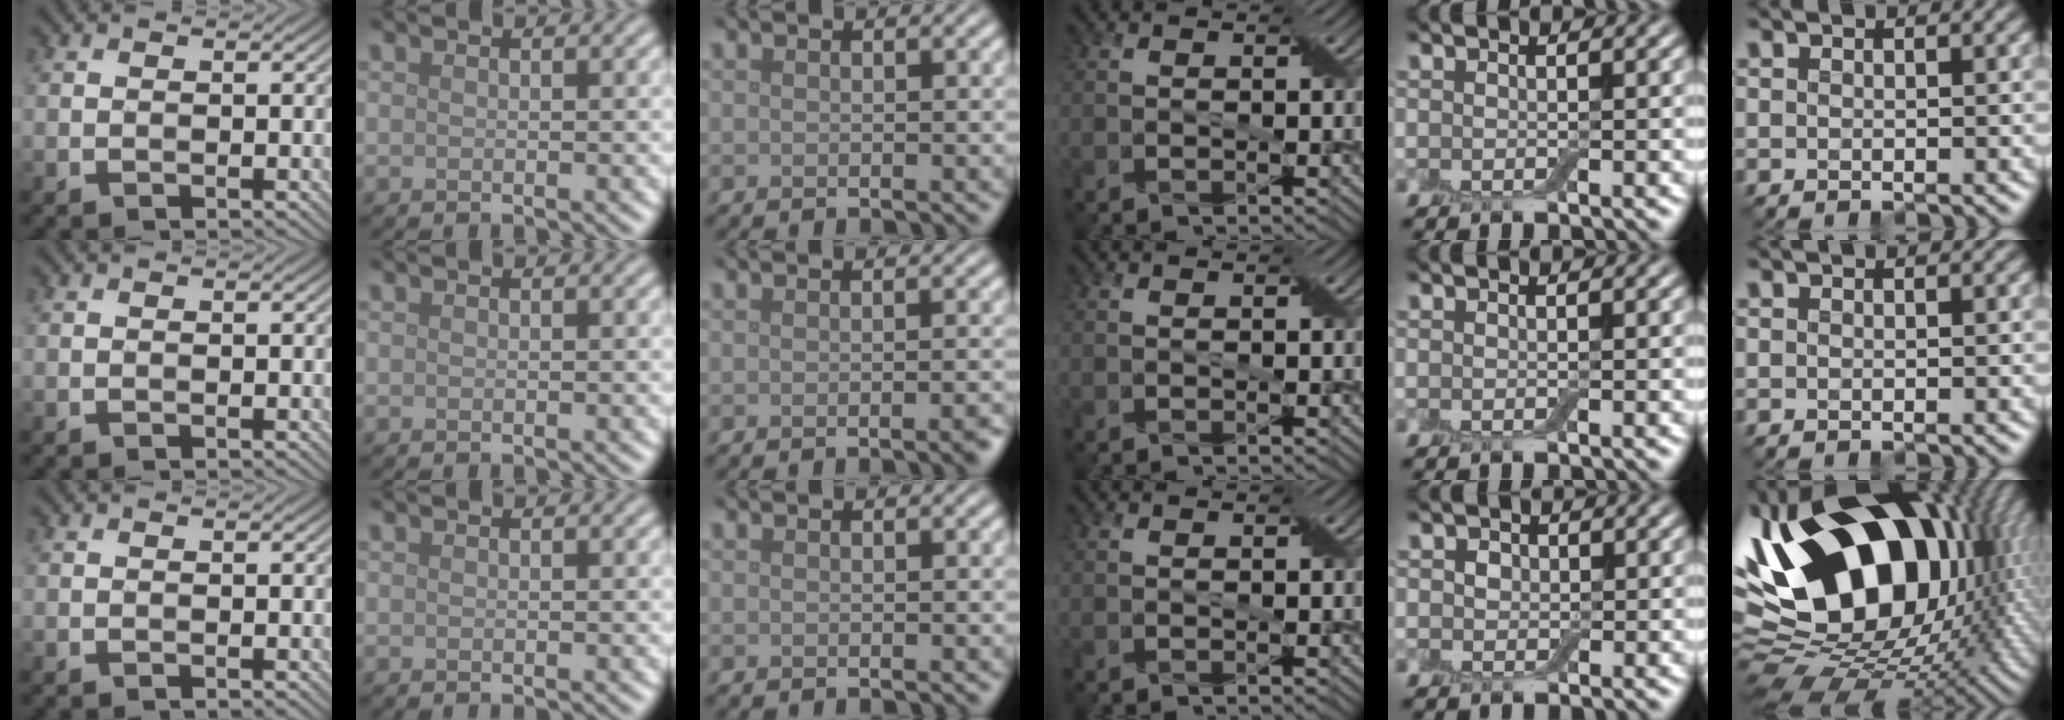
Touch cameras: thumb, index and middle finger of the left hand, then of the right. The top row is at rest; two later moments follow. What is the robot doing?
{"motion": "extract", "object": "drawer"}